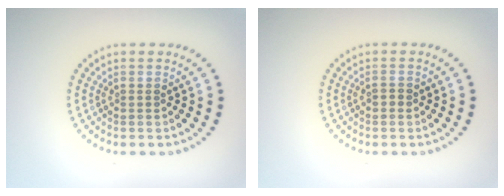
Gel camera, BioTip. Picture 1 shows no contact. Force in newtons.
{"total": 0.9, "press": 0.9, "slide": 0.2}